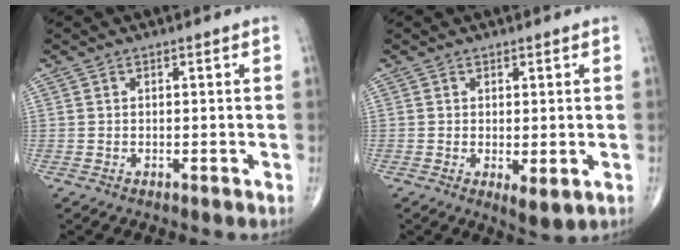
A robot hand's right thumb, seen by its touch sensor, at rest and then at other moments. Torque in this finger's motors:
{"motor_torque": [-0.29, 0.15, -0.25, -0.09, 0.00]}